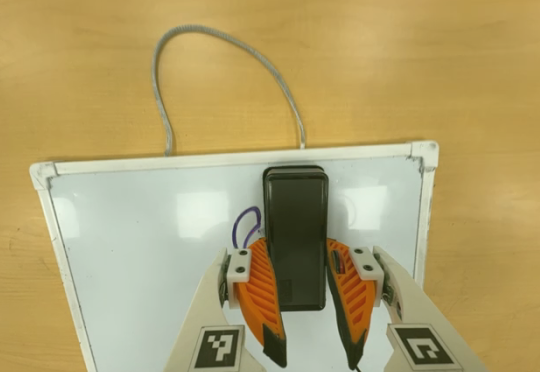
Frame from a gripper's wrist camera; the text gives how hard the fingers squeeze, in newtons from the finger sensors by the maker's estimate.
{"total": 14.7, "left": 13.7, "right": 15.6}